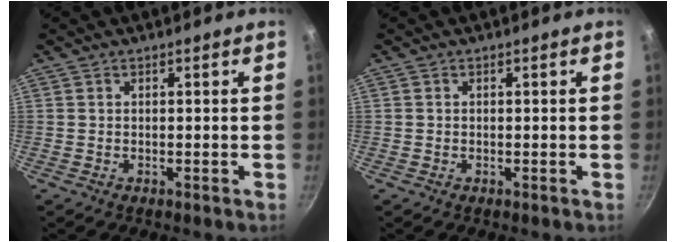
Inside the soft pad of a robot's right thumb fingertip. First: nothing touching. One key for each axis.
{"total": 0.0}